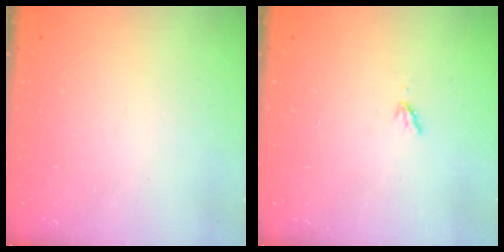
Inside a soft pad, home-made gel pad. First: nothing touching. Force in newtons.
{"total": 4.4, "press": 4.4, "slide": 0.3}